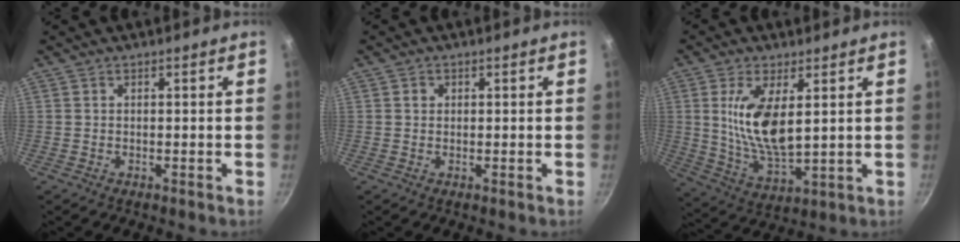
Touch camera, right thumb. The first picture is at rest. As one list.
[{"total": 1.2, "force": [0.3, 1.1, 0.4], "torque": [-0.002, 0.003, 0.004]}, {"total": 12.4, "force": [2.8, 5.3, 10.9], "torque": [-0.205, -0.024, 0.063]}]